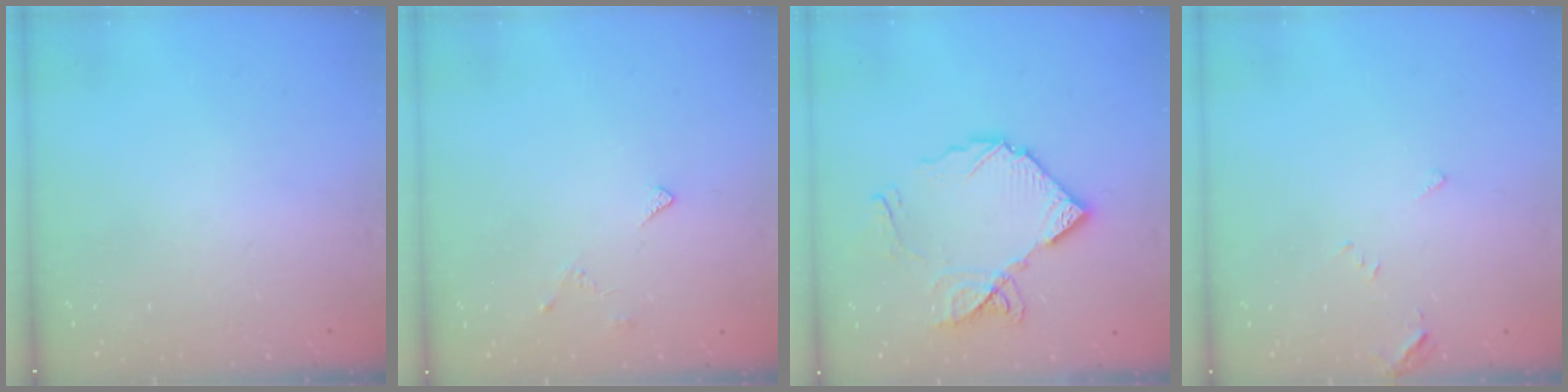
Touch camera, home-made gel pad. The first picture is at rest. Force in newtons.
{"total": 3.1, "press": 3.1, "slide": 0.5}
{"total": 14.1, "press": 14.0, "slide": 1.7}
{"total": 5.1, "press": 5.1, "slide": 0.5}